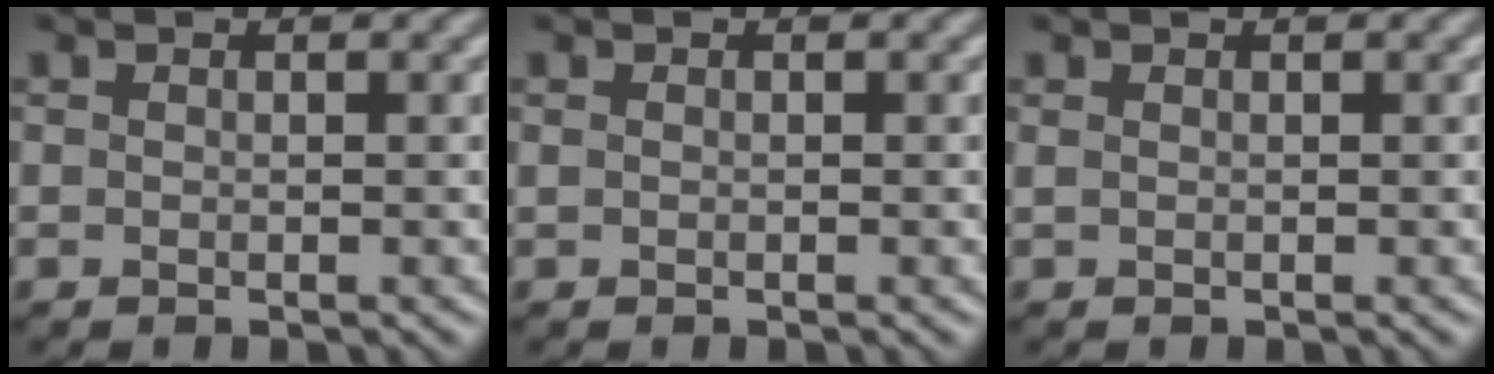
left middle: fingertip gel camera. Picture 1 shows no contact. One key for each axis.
{"total": 0.0}
{"total": 0.6, "fx": 0.4, "fy": 0.2, "fz": 0.4, "tx": -0.003, "ty": -0.002, "tz": 0.004}